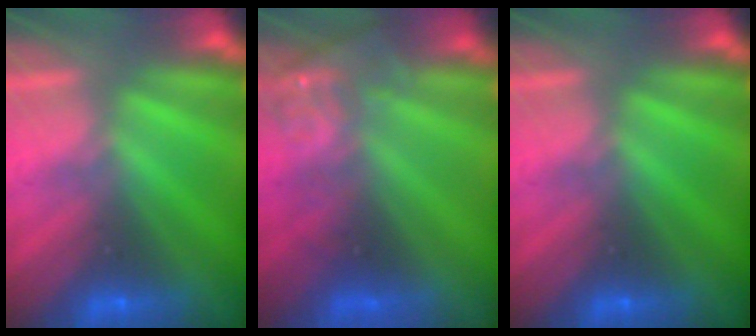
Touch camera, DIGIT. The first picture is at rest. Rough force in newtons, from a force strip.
{"total": 3.2}
{"total": 0.0}